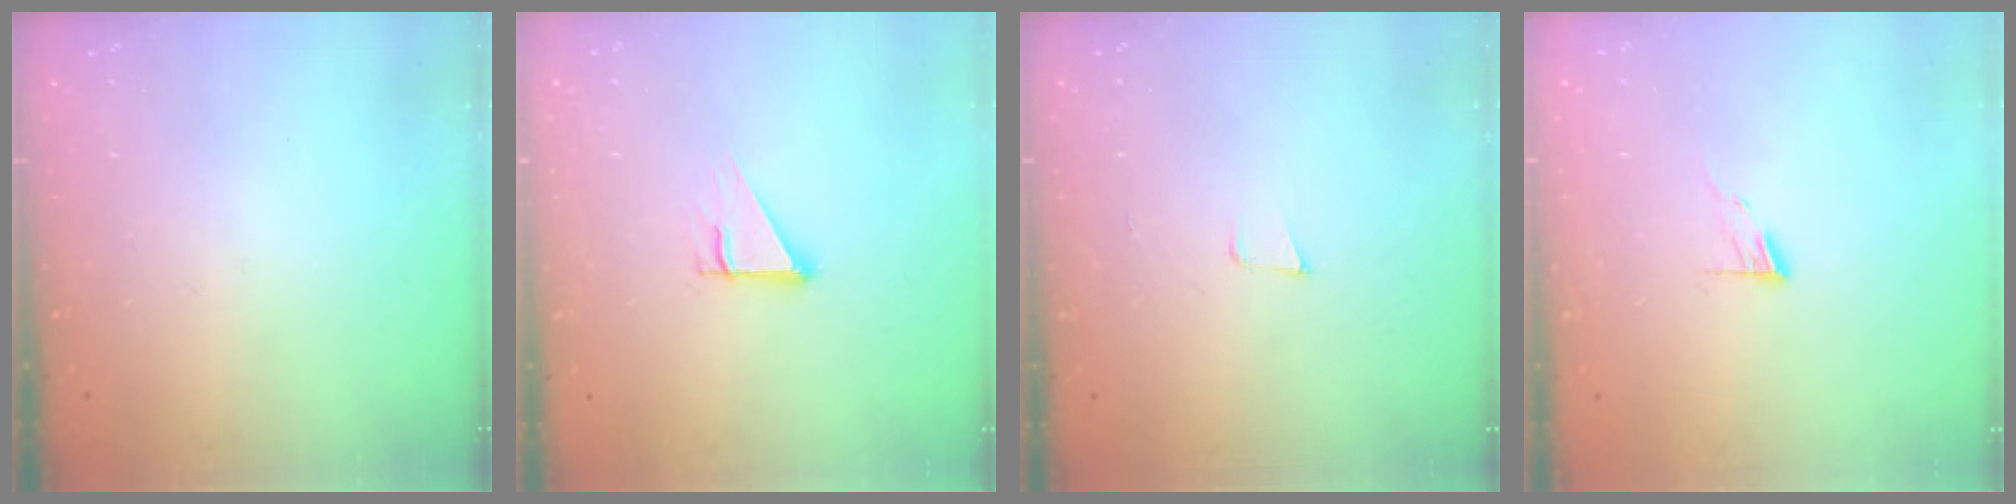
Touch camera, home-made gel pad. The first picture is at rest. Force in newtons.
{"total": 2.5, "press": 2.5, "slide": 0.2}
{"total": 3.4, "press": 2.1, "slide": 2.7}
{"total": 6.0, "press": 5.9, "slide": 0.6}